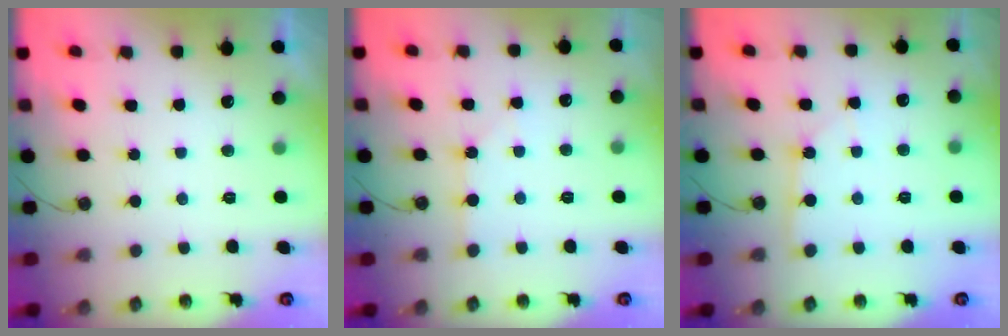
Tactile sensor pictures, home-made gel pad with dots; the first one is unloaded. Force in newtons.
{"total": 1.7, "press": 1.7, "slide": 0.3}
{"total": 2.5, "press": 2.5, "slide": 0.2}